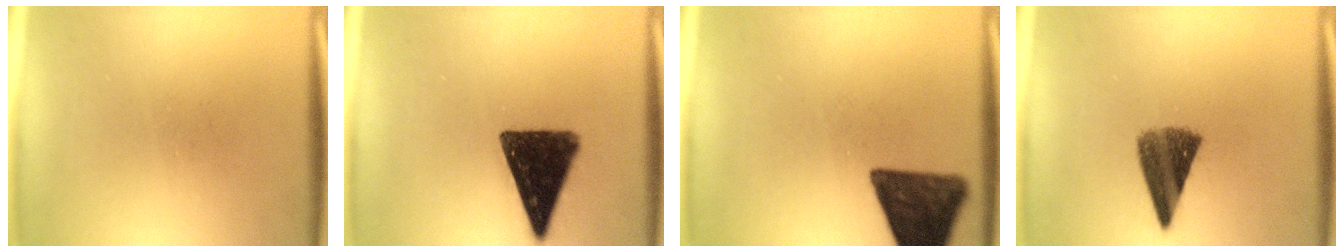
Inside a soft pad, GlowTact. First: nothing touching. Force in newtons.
{"total": 14.2}
{"total": 13.7}
{"total": 8.0}